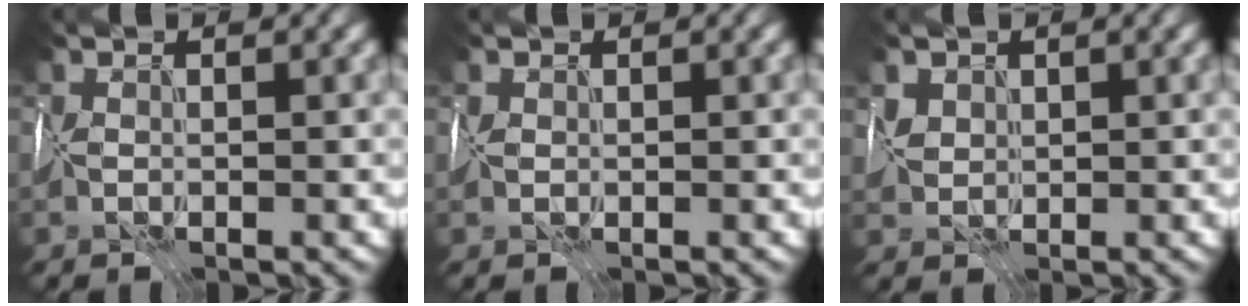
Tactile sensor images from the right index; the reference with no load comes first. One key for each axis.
{"total": 0.5, "fx": 0.3, "fy": 0.1, "fz": -0.4, "tx": 0.012, "ty": 0.001, "tz": 0.006}
{"total": 1.2, "fx": 1.0, "fy": 0.6, "fz": -0.3, "tx": 0.013, "ty": -0.007, "tz": 0.027}